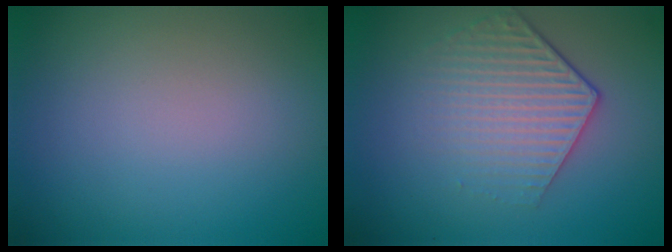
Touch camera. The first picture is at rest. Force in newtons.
{"total": 4.3, "press": 3.2, "slide": 3.0}